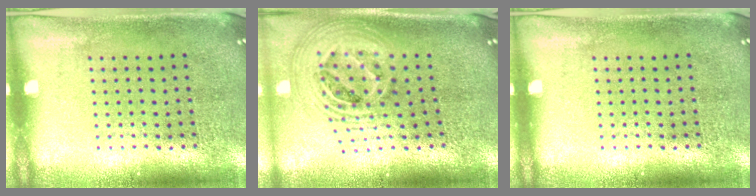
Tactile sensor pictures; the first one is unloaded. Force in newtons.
{"total": 2.6, "press": 1.9, "slide": 1.8}
{"total": 0.0}